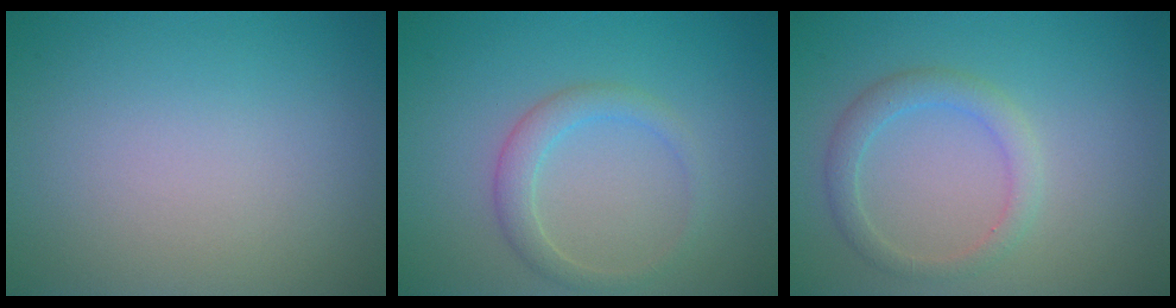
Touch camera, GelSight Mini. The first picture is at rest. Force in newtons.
{"total": 2.2, "press": 2.2, "slide": 0.1}
{"total": 2.2, "press": 2.2, "slide": 0.1}